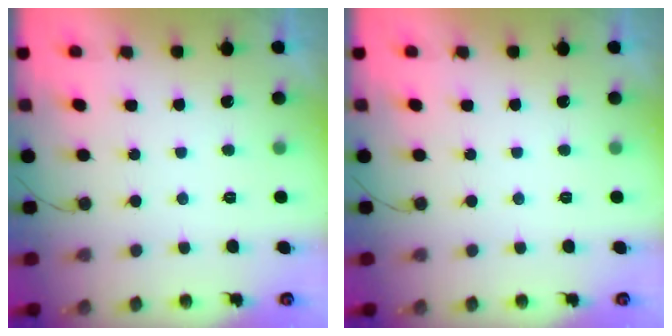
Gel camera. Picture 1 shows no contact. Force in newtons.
{"total": 0.0}